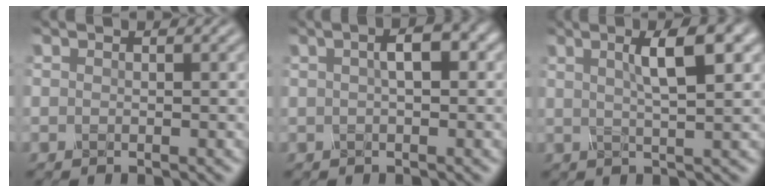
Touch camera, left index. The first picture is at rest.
{"total": 2.6, "force": [0.3, 1.0, 2.4], "torque": [-0.044, 0.008, 0.003]}
{"total": 4.5, "force": [1.4, 0.9, 4.2], "torque": [-0.059, 0.006, 0.018]}